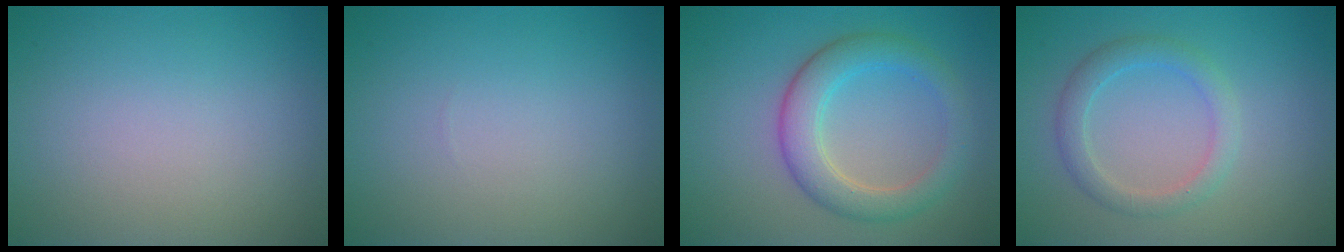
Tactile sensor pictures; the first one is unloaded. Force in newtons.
{"total": 0.0}
{"total": 4.5, "press": 4.5, "slide": 0.2}
{"total": 2.5, "press": 2.5, "slide": 0.0}